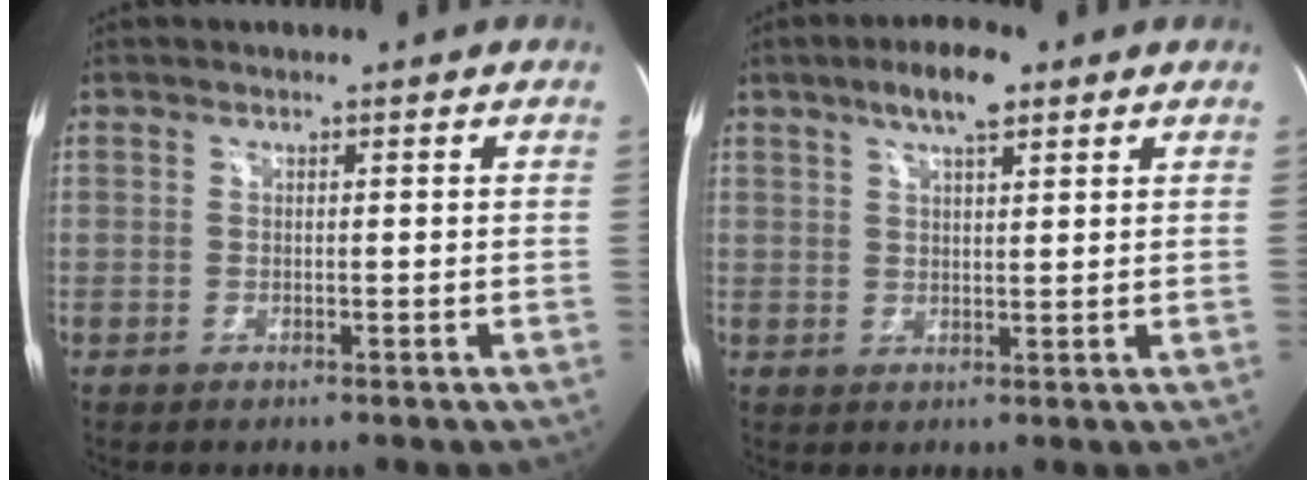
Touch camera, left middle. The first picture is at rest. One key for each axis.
{"total": 6.0, "fx": 3.8, "fy": 1.5, "fz": 4.4, "tx": -0.082, "ty": 0.009, "tz": 0.063}